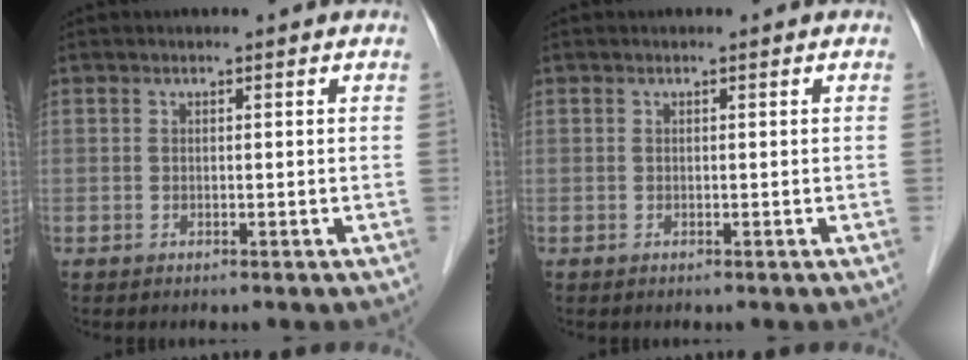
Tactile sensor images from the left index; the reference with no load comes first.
{"total": 0.0}